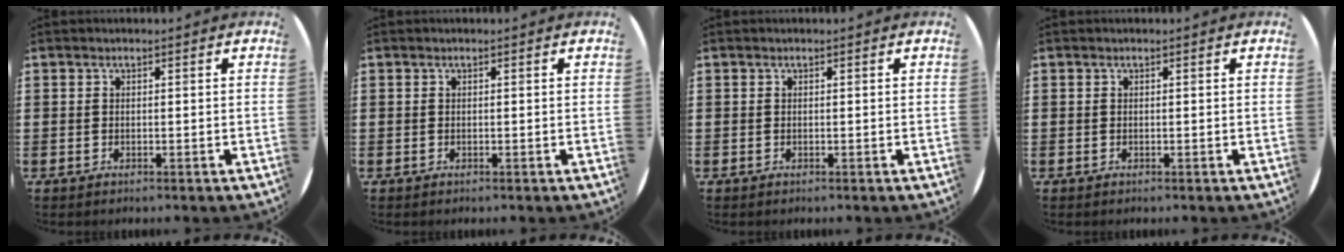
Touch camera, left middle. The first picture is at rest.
{"total": 0.0}
{"total": 0.0}
{"total": 0.0}